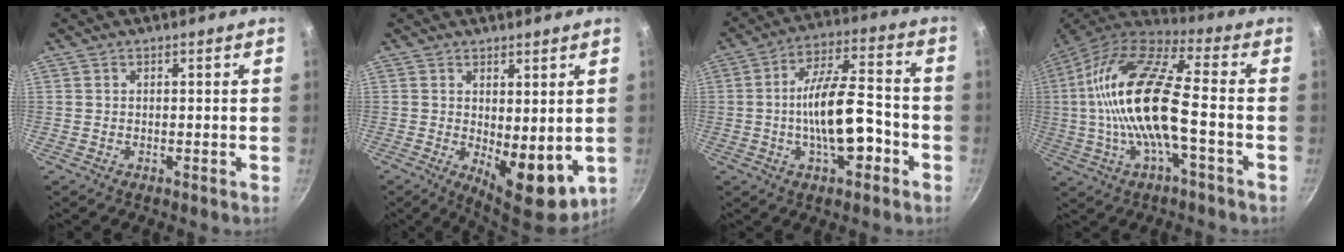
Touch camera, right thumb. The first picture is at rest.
{"total": 9.7, "force": [-0.2, 4.4, 8.6], "torque": [-0.096, -0.015, 0.010]}
{"total": 14.4, "force": [-3.9, 5.9, 12.5], "torque": [-0.191, 0.040, -0.068]}
{"total": 20.2, "force": [-1.9, 7.1, 18.9], "torque": [-0.364, 0.036, -0.049]}